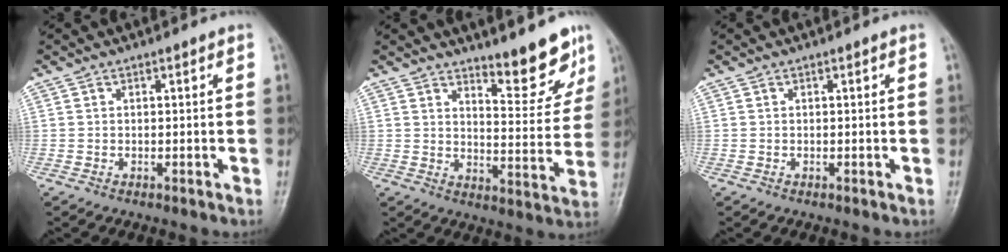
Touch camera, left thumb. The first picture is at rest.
{"total": 9.6, "force": [7.7, 2.6, 5.1], "torque": [-0.040, -0.067, 0.117]}
{"total": 0.0}